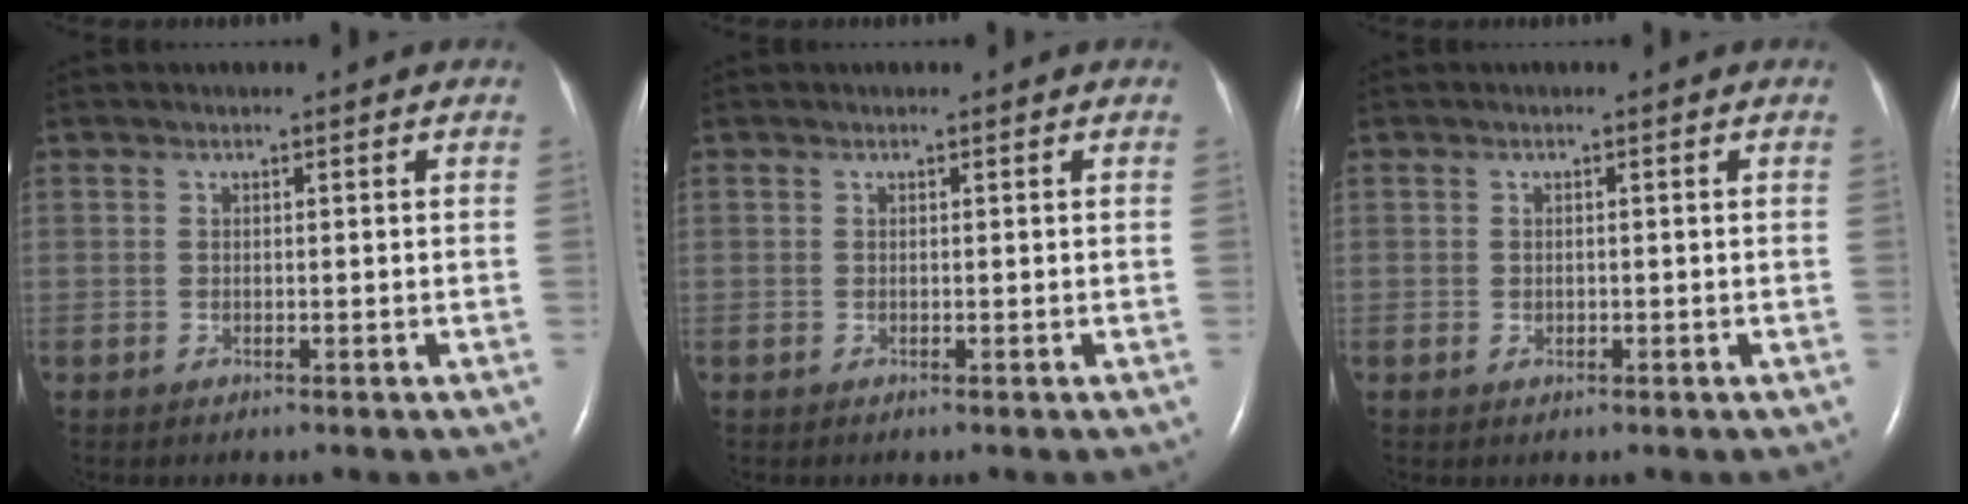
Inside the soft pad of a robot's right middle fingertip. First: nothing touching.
{"total": 0.0}
{"total": 0.9, "force": [-0.2, 0.7, 0.5], "torque": [-0.011, 0.000, -0.001]}